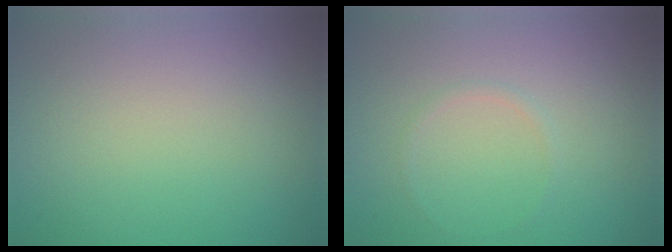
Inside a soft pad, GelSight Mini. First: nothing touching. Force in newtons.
{"total": 0.7, "press": 0.7, "slide": 0.1}